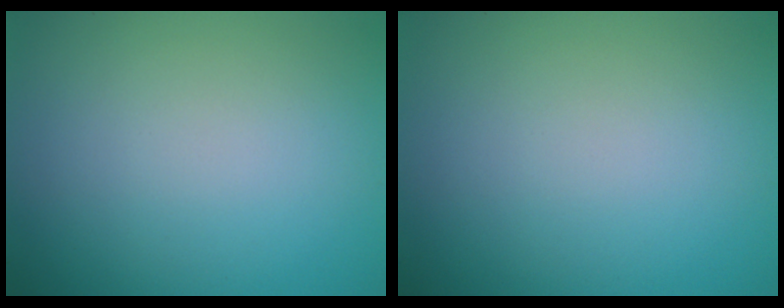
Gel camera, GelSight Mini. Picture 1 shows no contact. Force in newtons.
{"total": 0.0}